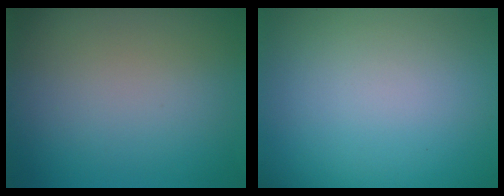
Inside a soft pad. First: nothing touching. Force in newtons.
{"total": 0.0}